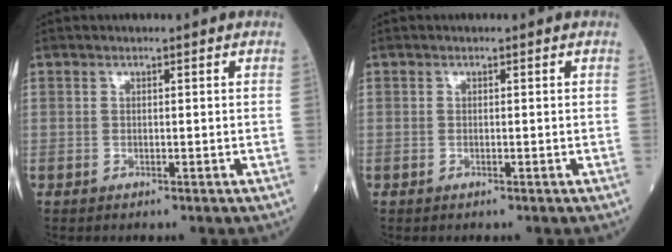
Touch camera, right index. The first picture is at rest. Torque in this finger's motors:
{"motor_torque": [-0.09, 0.01, -0.03, -0.01]}